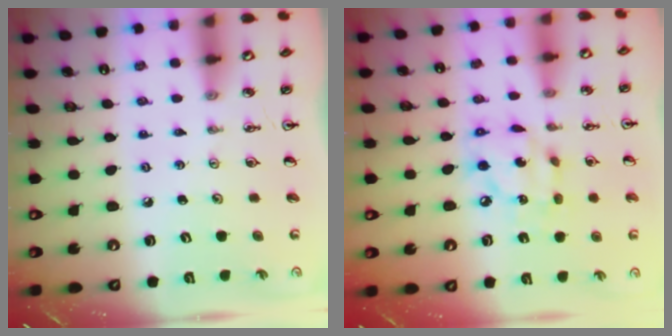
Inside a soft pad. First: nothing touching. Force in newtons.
{"total": 11.8, "press": 11.7, "slide": 1.2}